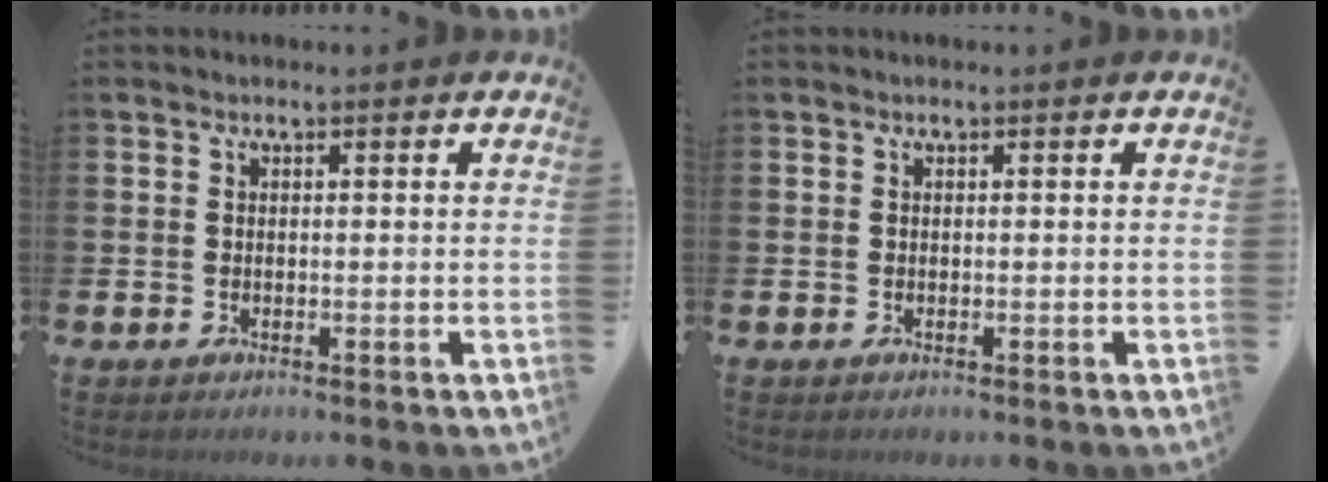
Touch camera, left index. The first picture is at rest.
{"total": 0.0}